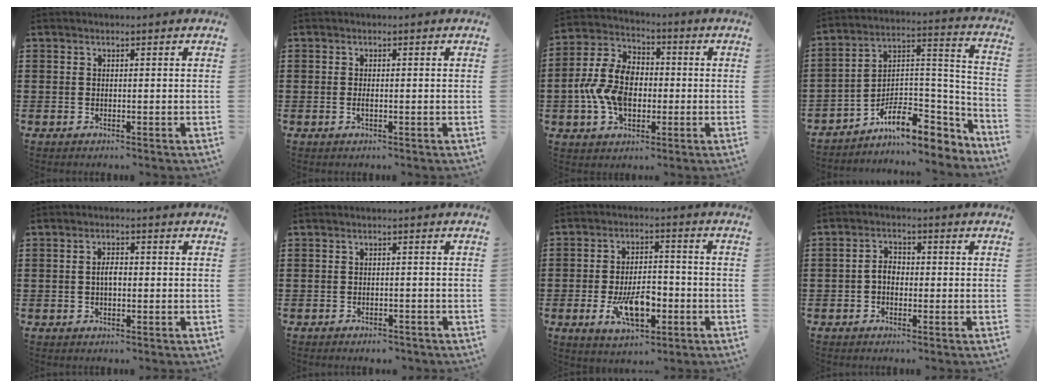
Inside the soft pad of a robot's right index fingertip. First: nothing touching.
{"total": 0.8, "force": [-0.2, 0.0, 0.8], "torque": [-0.016, -0.006, -0.001]}
{"total": 10.3, "force": [-1.3, 7.2, 7.3], "torque": [-0.177, 0.008, -0.026]}
{"total": 9.6, "force": [-6.2, 4.7, 5.5], "torque": [-0.094, 0.010, -0.111]}
{"total": 2.3, "force": [-0.1, 0.9, 2.1], "torque": [-0.039, 0.002, -0.003]}
{"total": 1.3, "force": [-1.3, 0.2, 0.1], "torque": [-0.008, 0.001, -0.027]}
{"total": 9.0, "force": [-3.1, 4.2, 7.3], "torque": [-0.128, -0.006, -0.055]}
{"total": 2.8, "force": [-0.7, 1.8, 2.0], "torque": [-0.047, 0.001, -0.017]}